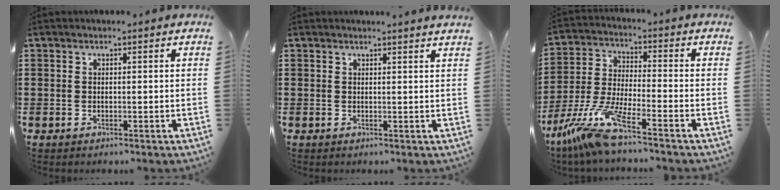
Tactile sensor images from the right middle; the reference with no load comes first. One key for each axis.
{"total": 1.1, "fx": 1.0, "fy": -0.1, "fz": 0.2, "tx": 0.003, "ty": -0.006, "tz": 0.018}
{"total": 9.7, "fx": -7.6, "fy": 0.1, "fz": 6.1, "tx": -0.146, "ty": -0.015, "tz": -0.156}